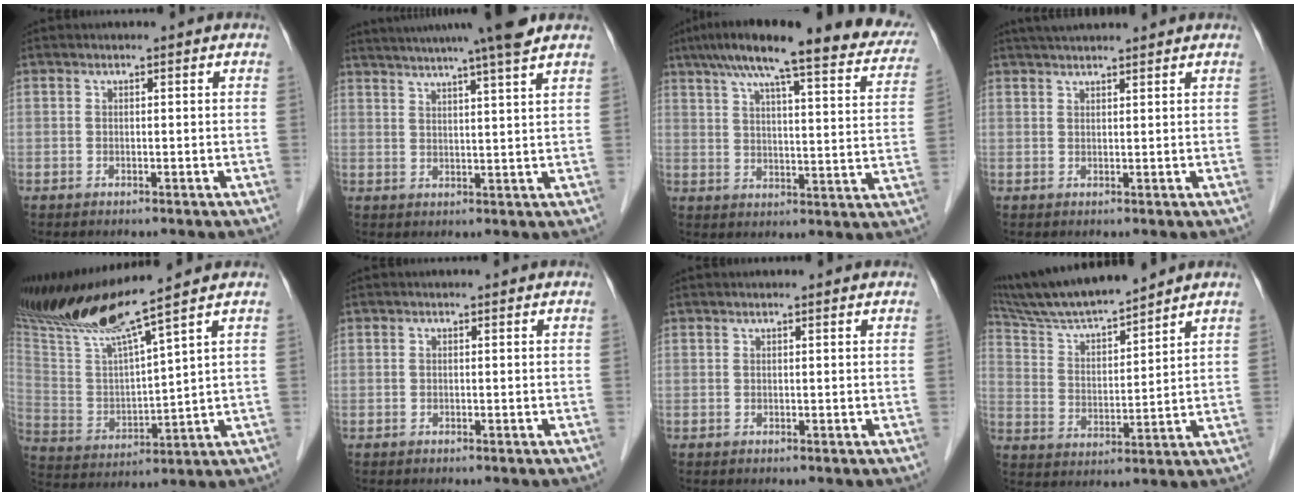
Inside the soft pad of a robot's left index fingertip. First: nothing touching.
{"total": 13.6, "force": [11.6, -1.4, 6.9], "torque": [-0.120, 0.005, 0.154]}
{"total": 25.2, "force": [20.0, 4.0, 14.8], "torque": [-0.212, 0.024, 0.247]}
{"total": 6.4, "force": [5.7, 0.4, 2.8], "torque": [-0.041, 0.038, 0.083]}
{"total": 15.6, "force": [12.9, -1.6, 8.6], "torque": [-0.169, 0.002, 0.248]}
{"total": 0.0}
{"total": 0.8, "force": [0.7, 0.0, 0.4], "torque": [-0.011, 0.016, 0.014]}
{"total": 12.0, "force": [11.0, 0.1, 4.7], "torque": [-0.092, 0.016, 0.207]}